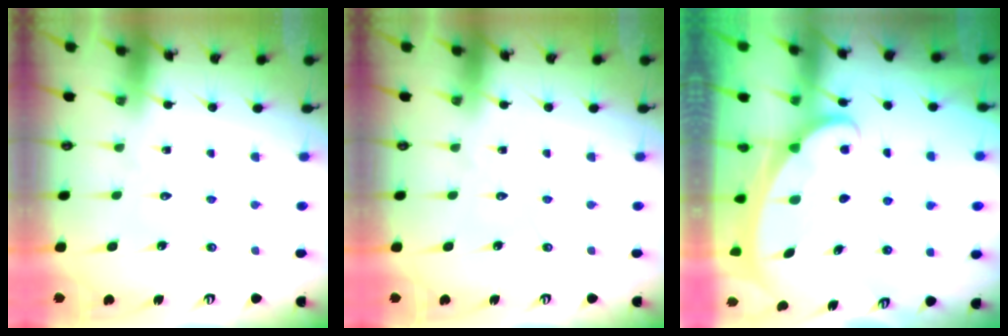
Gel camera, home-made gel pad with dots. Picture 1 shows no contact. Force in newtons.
{"total": 0.0}
{"total": 1.8, "press": 1.8, "slide": 0.2}